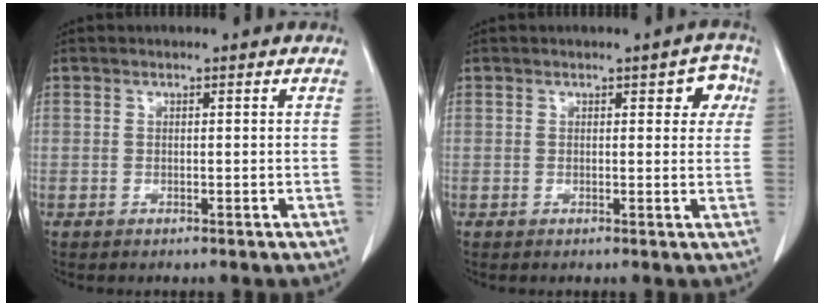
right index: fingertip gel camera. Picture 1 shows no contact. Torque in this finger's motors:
{"motor_torque": [0.03, 0.09, 0.05, 0.00]}